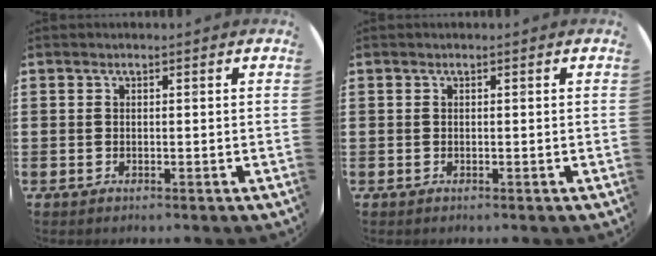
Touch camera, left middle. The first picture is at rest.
{"total": 0.0}